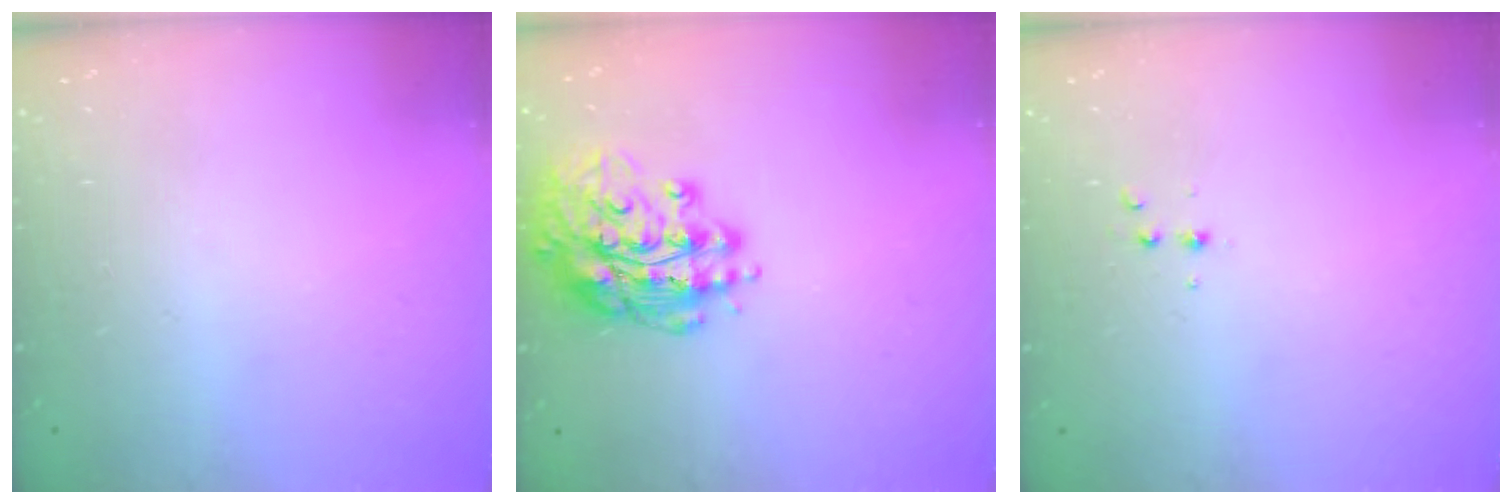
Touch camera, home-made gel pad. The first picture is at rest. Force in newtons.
{"total": 15.2, "press": 15.2, "slide": 0.8}
{"total": 2.9, "press": 2.7, "slide": 1.1}